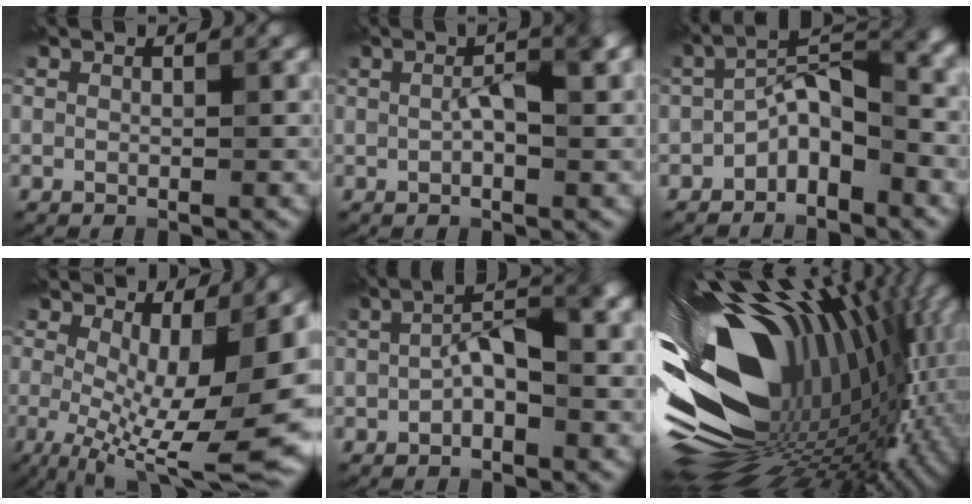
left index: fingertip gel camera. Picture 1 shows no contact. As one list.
[{"total": 3.7, "force": [0.4, 1.2, 3.4], "torque": [-0.063, 0.006, 0.004]}, {"total": 5.3, "force": [-2.5, 2.3, 4.1], "torque": [-0.063, 0.023, -0.052]}, {"total": 13.2, "force": [-1.5, 4.5, 12.2], "torque": [-0.188, -0.022, -0.010]}, {"total": 4.4, "force": [-0.5, 1.9, 3.9], "torque": [-0.068, 0.014, -0.013]}, {"total": 19.1, "force": [0.4, 10.7, 15.8], "torque": [-0.267, -0.023, 0.008]}]